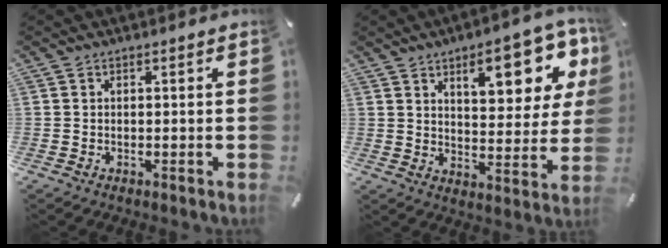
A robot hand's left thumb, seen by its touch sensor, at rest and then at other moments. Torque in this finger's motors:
{"motor_torque": [2.46, 2.55, 1.44, -1.32, 0.13]}